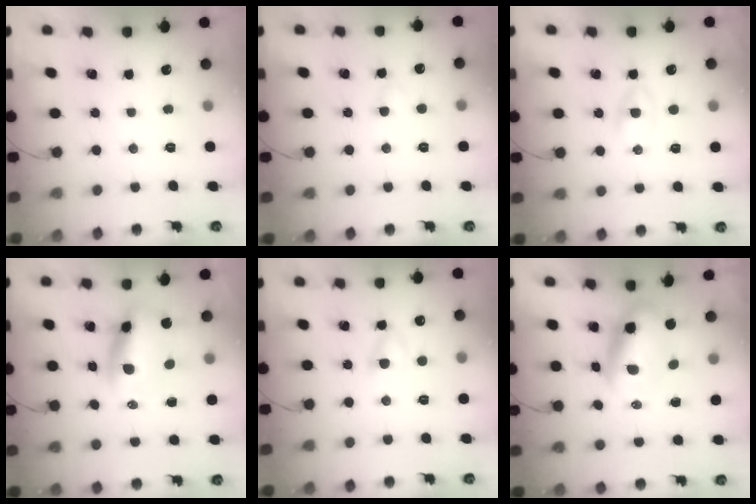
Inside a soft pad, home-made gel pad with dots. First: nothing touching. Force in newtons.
{"total": 2.3, "press": 2.1, "slide": 0.9}
{"total": 1.9, "press": 1.6, "slide": 1.0}
{"total": 8.6, "press": 8.3, "slide": 2.3}
{"total": 4.0, "press": 3.7, "slide": 1.5}
{"total": 7.3, "press": 7.0, "slide": 1.8}